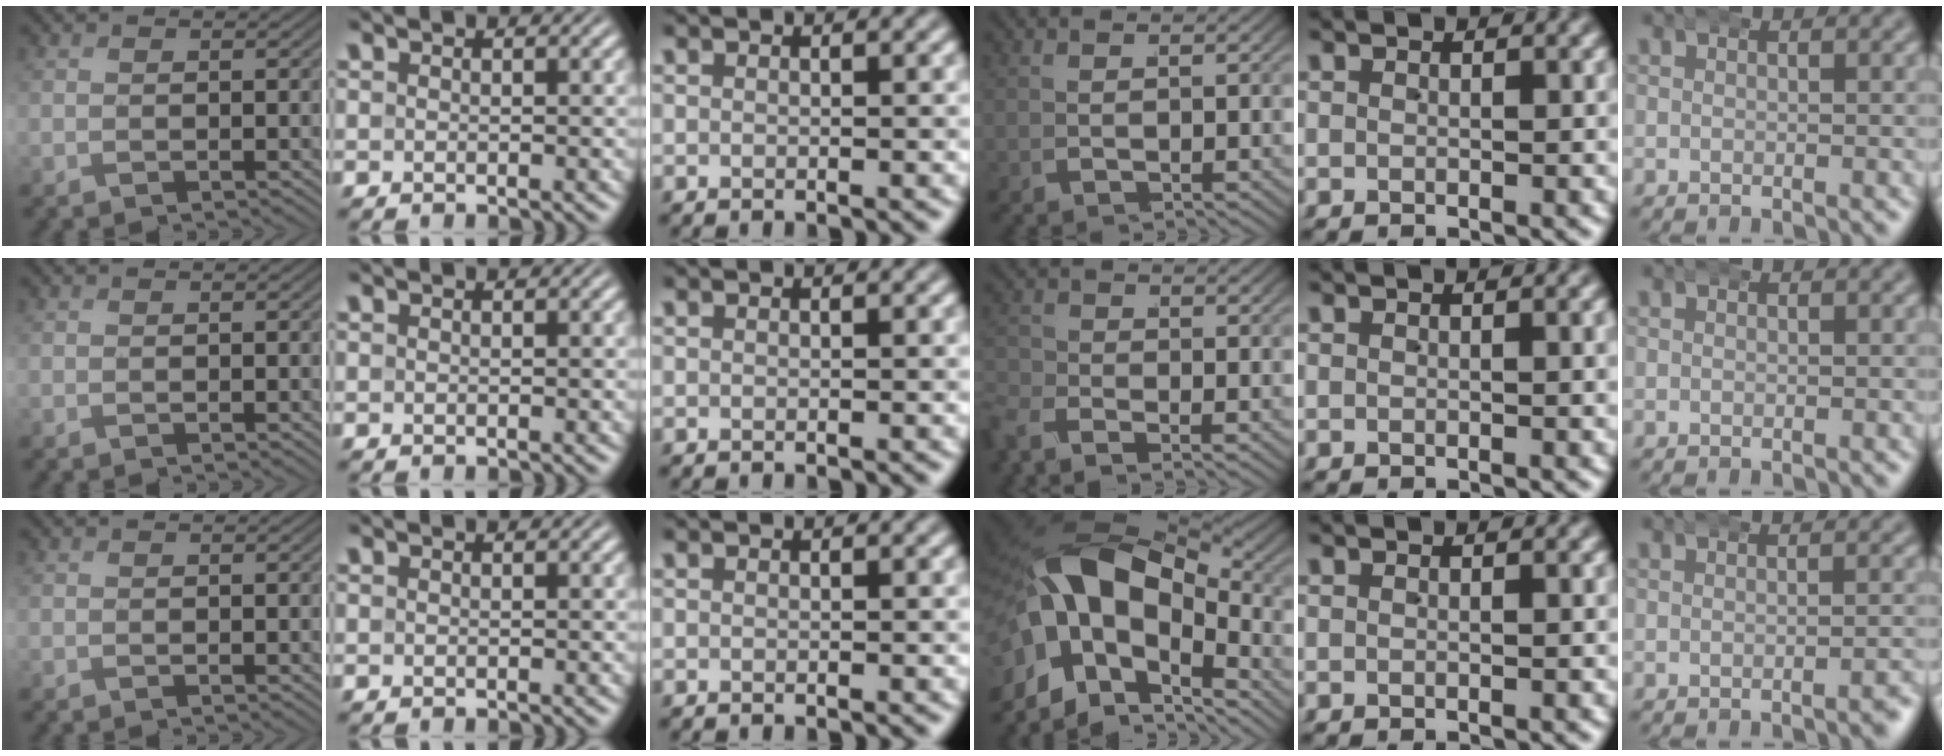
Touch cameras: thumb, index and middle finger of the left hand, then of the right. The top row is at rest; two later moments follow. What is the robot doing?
{"motion": "wrap", "object": "arm wrap"}